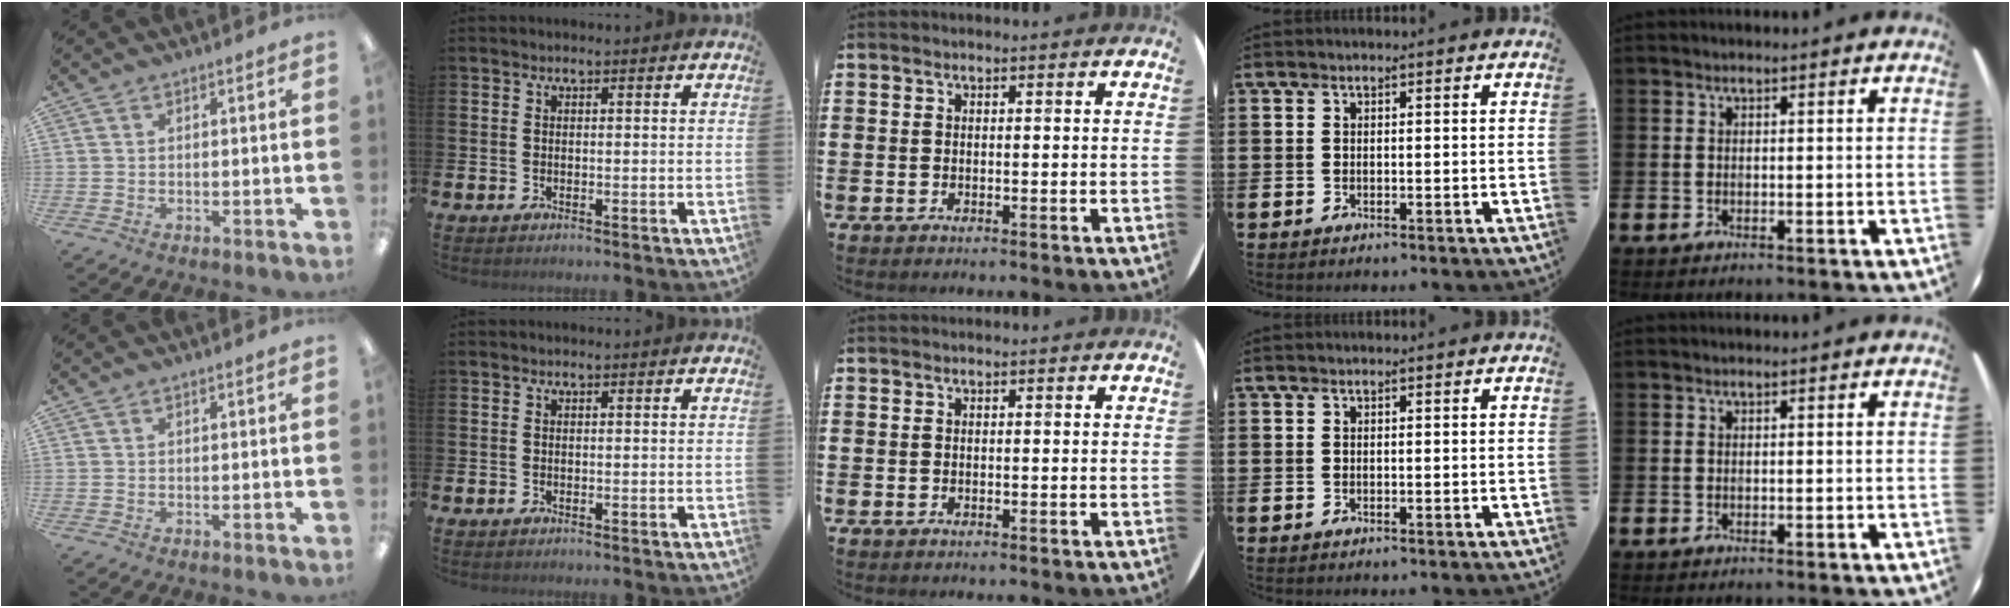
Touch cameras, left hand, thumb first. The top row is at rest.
{}